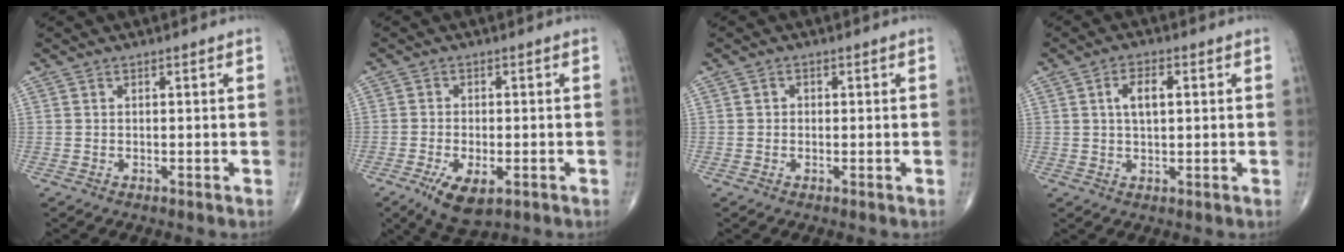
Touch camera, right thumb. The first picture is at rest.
{"total": 7.7, "force": [-3.4, 3.5, 5.9], "torque": [-0.103, -0.004, -0.052]}
{"total": 1.0, "force": [0.0, 0.9, 0.3], "torque": [0.001, 0.003, -0.004]}
{"total": 5.0, "force": [1.2, 2.3, 4.2], "torque": [-0.076, 0.004, 0.020]}